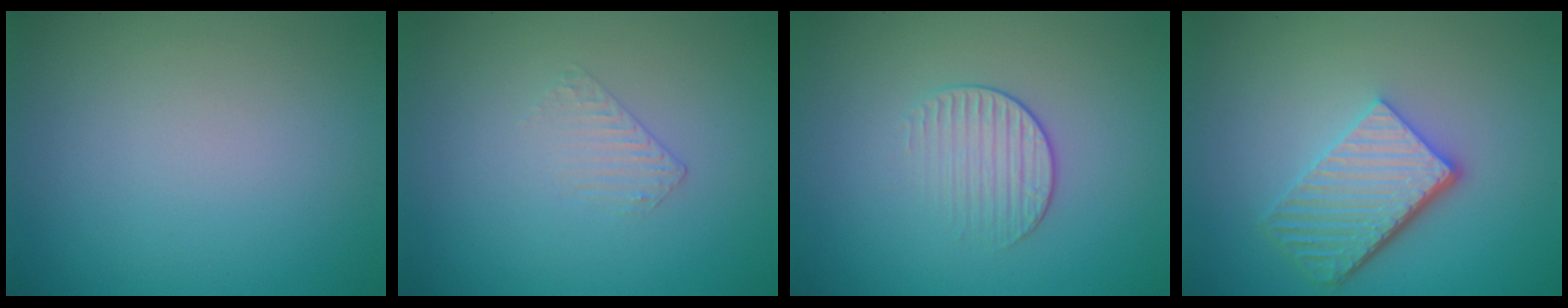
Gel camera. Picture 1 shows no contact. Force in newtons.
{"total": 0.9, "press": 0.2, "slide": 0.9}
{"total": 1.7, "press": 1.1, "slide": 1.3}
{"total": 5.2, "press": 3.9, "slide": 3.4}